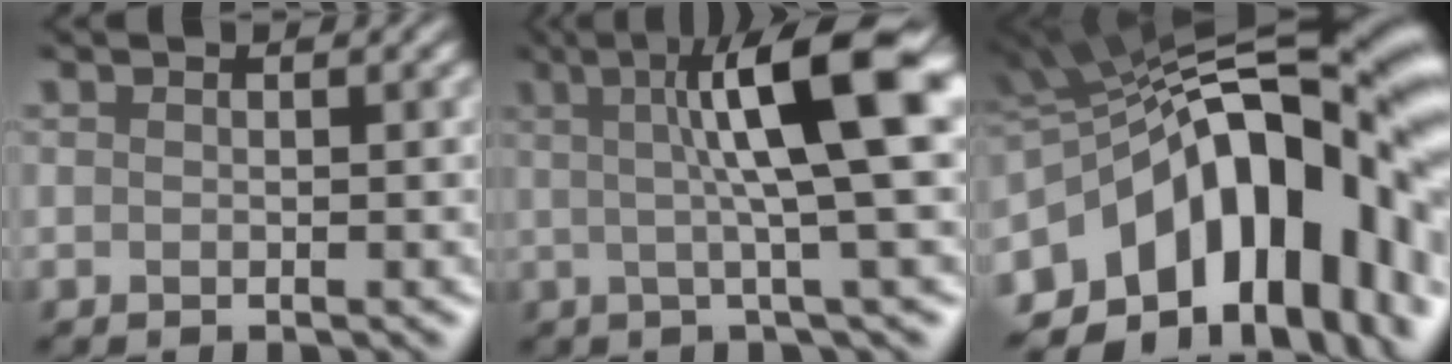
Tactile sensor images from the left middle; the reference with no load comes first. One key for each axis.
{"total": 8.9, "fx": 2.1, "fy": 0.9, "fz": 8.6, "tx": -0.114, "ty": 0.017, "tz": 0.039}
{"total": 16.0, "fx": -3.4, "fy": 8.5, "fz": 13.1, "tx": -0.181, "ty": 0.026, "tz": -0.040}